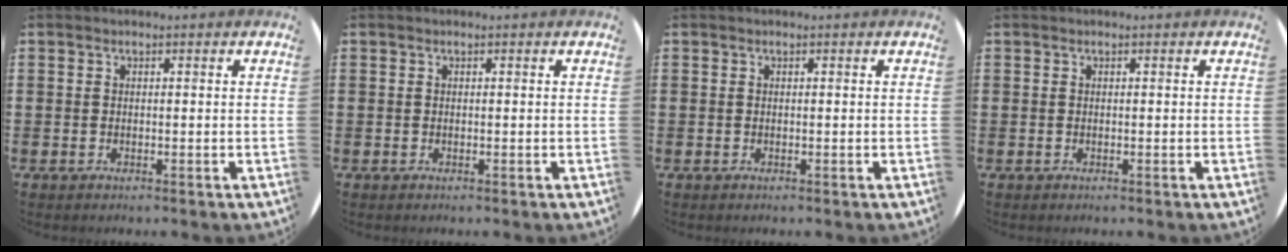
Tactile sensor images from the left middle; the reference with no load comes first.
{"total": 0.0}
{"total": 0.0}
{"total": 0.0}